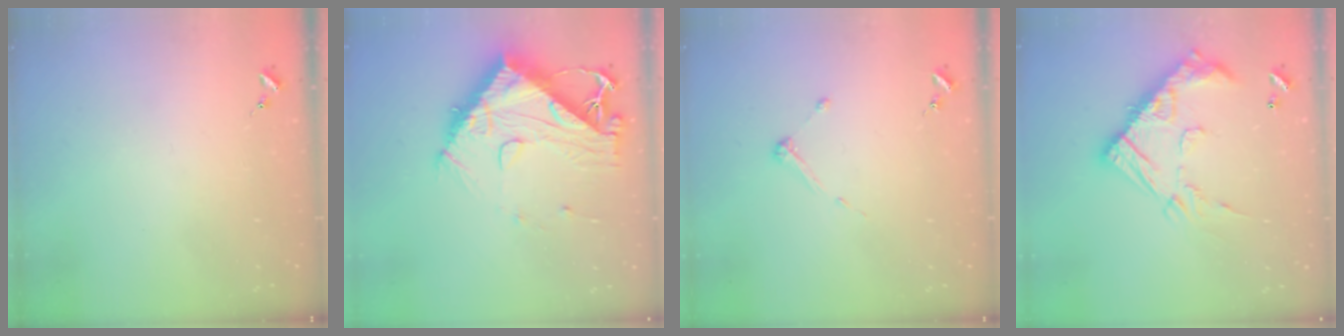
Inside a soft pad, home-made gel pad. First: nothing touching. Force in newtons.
{"total": 14.2, "press": 14.1, "slide": 1.2}
{"total": 3.2, "press": 3.2, "slide": 0.4}
{"total": 20.8, "press": 20.8, "slide": 0.6}